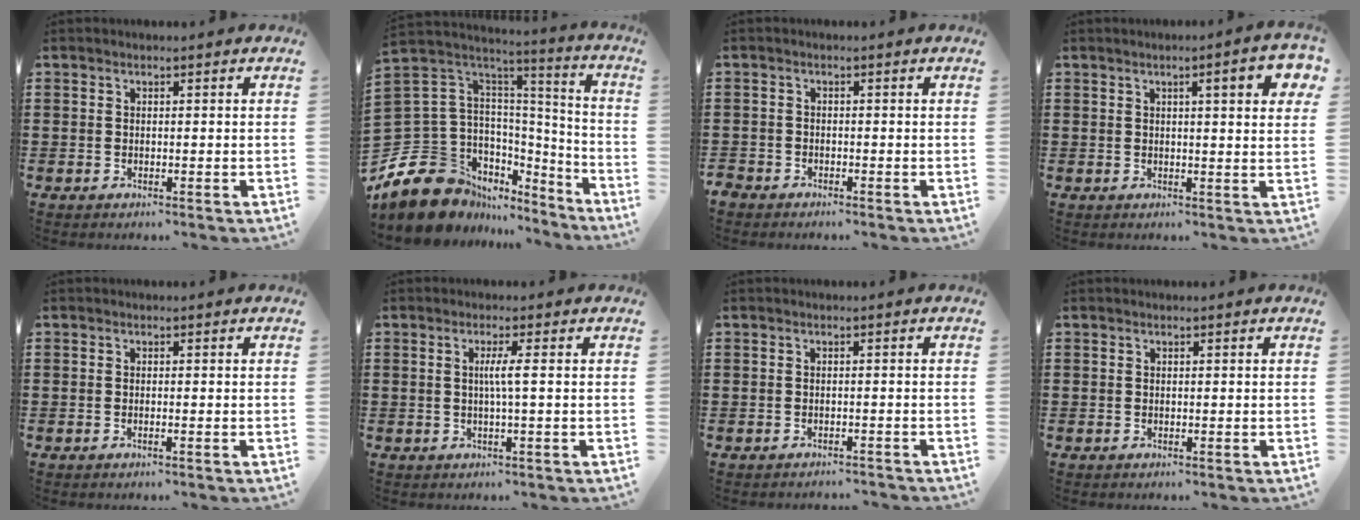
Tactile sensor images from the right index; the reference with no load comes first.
{"total": 14.4, "force": [-9.5, 9.2, 5.7], "torque": [-0.170, -0.005, -0.168]}
{"total": 1.4, "force": [-1.3, 0.5, -0.1], "torque": [-0.003, 0.000, -0.029]}
{"total": 5.4, "force": [2.0, 0.8, 4.9], "torque": [-0.080, -0.002, 0.027]}
{"total": 0.5, "force": [-0.2, -0.1, 0.5], "torque": [-0.008, -0.004, -0.003]}
{"total": 2.7, "force": [0.1, -0.2, 2.7], "torque": [-0.051, -0.004, -0.002]}
{"total": 1.1, "force": [-1.1, 0.1, -0.1], "torque": [-0.003, 0.000, -0.023]}
{"total": 0.0}